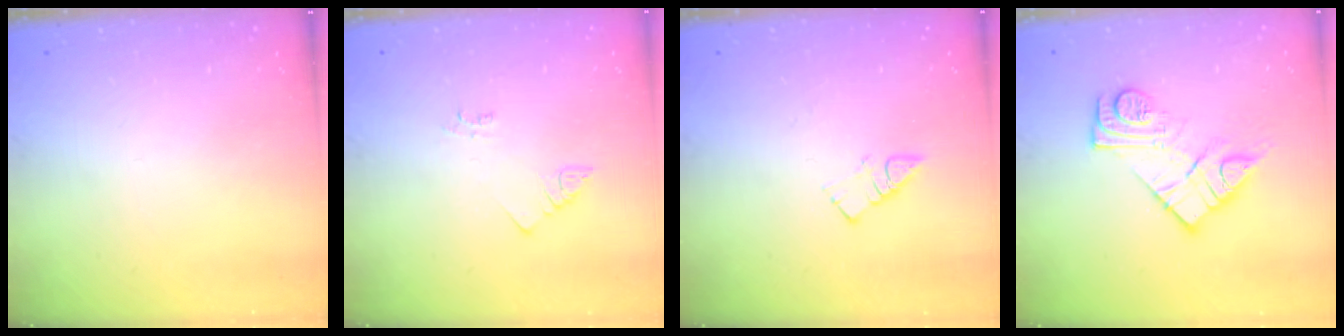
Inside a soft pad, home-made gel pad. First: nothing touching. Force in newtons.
{"total": 2.5, "press": 2.5, "slide": 0.5}
{"total": 4.0, "press": 4.0, "slide": 0.4}
{"total": 14.0, "press": 14.0, "slide": 0.9}